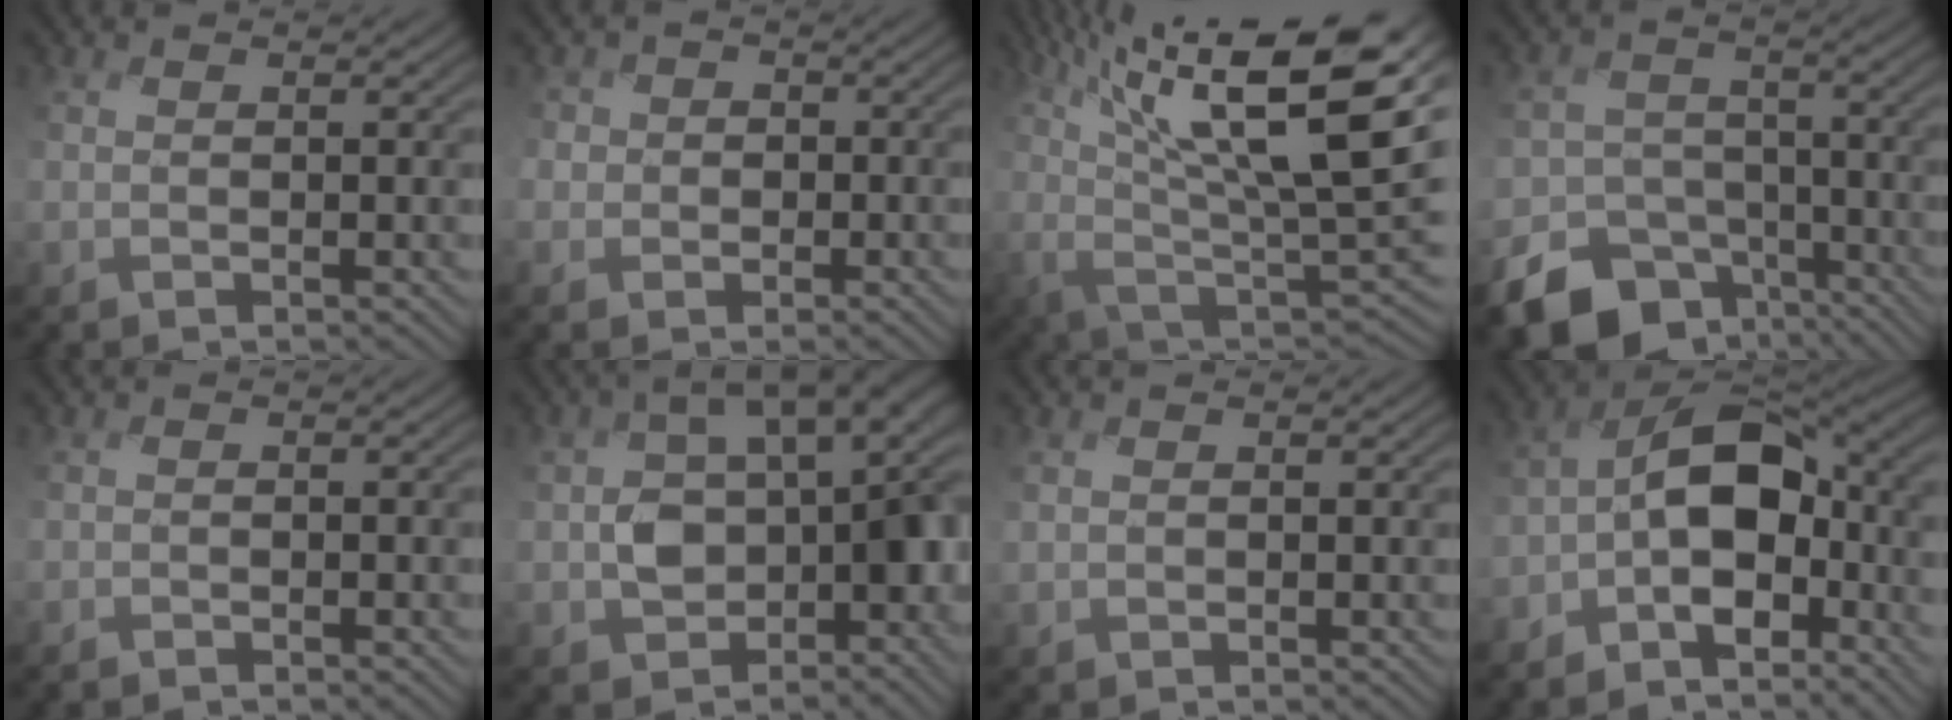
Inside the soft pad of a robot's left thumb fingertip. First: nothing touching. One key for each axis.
{"total": 4.1, "fx": -0.6, "fy": 3.9, "fz": 1.0, "tx": -0.029, "ty": 0.008, "tz": -0.036}
{"total": 17.2, "fx": 6.4, "fy": 7.0, "fz": 14.4, "tx": -0.270, "ty": 0.005, "tz": 0.109}
{"total": 14.0, "fx": -9.7, "fy": 9.1, "fz": 4.3, "tx": -0.101, "ty": -0.046, "tz": -0.148}
{"total": 1.0, "fx": -0.8, "fy": 0.6, "fz": -0.2, "tx": 0.003, "ty": -0.006, "tz": -0.018}
{"total": 13.8, "fx": -0.4, "fy": 9.5, "fz": 10.0, "tx": -0.162, "ty": -0.026, "tz": -0.002}
{"total": 0.6, "fx": 0.0, "fy": 0.5, "fz": 0.3, "tx": -0.015, "ty": -0.001, "tz": 0.000}
{"total": 10.8, "fx": -3.9, "fy": 6.4, "fz": 7.8, "tx": -0.131, "ty": 0.001, "tz": -0.091}